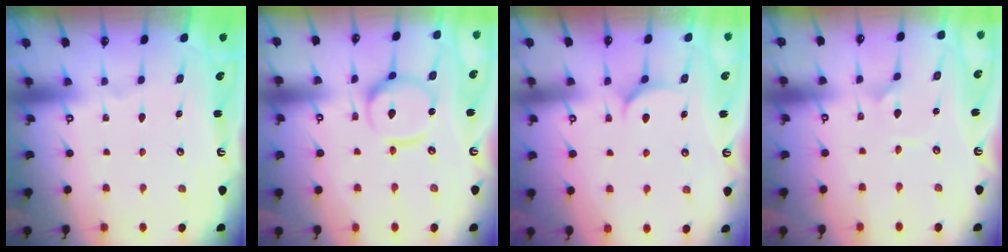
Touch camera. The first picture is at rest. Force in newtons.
{"total": 13.6, "press": 13.5, "slide": 1.7}
{"total": 5.1, "press": 5.0, "slide": 0.7}
{"total": 0.7, "press": 0.7, "slide": 0.0}